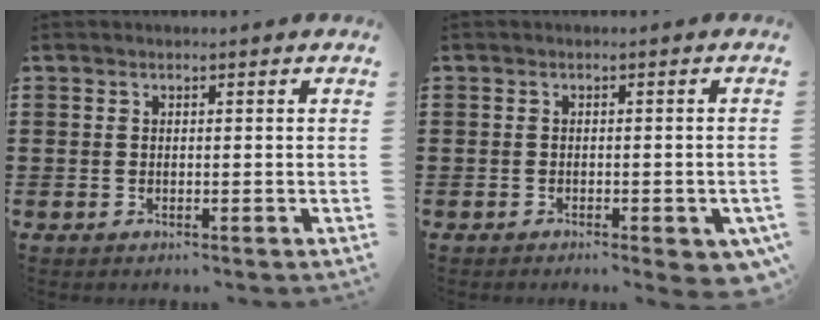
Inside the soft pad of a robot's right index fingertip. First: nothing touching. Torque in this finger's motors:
{"motor_torque": [1.89, -0.25, 0.74, 0.11]}